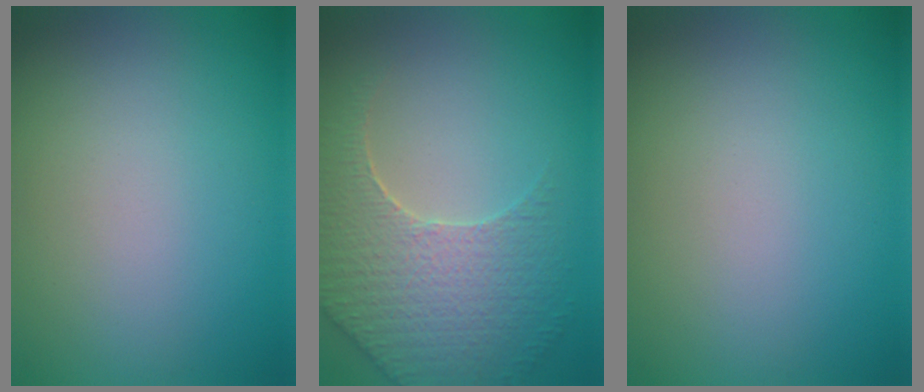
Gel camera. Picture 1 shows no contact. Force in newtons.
{"total": 5.1, "press": 4.7, "slide": 2.0}
{"total": 0.0}